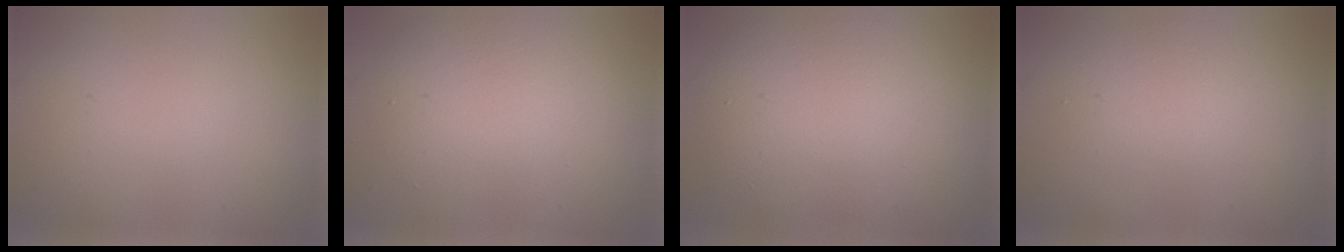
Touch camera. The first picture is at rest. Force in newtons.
{"total": 5.1, "press": 5.1, "slide": 0.3}
{"total": 8.3, "press": 8.2, "slide": 0.6}
{"total": 2.4, "press": 2.4, "slide": 0.0}